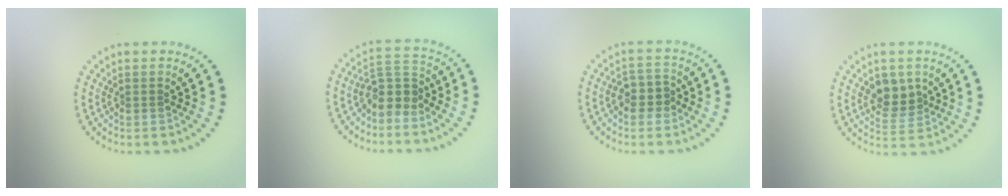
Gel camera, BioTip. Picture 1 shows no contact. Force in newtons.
{"total": 3.4, "press": 2.8, "slide": 1.9}
{"total": 2.6, "press": 2.4, "slide": 0.9}
{"total": 3.3, "press": 3.2, "slide": 1.1}